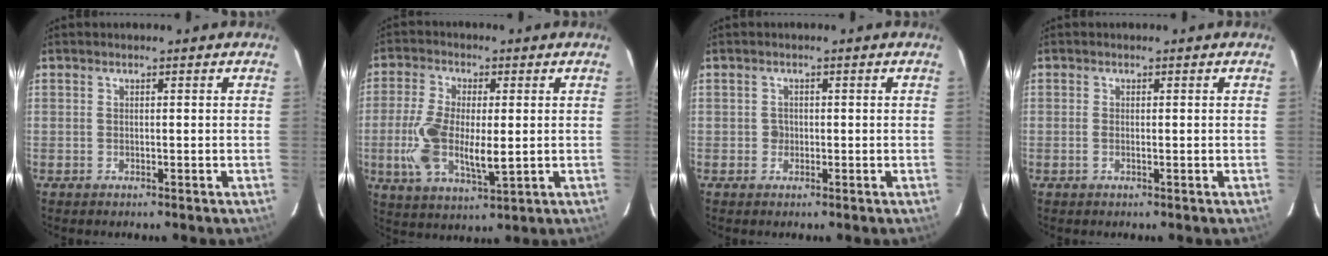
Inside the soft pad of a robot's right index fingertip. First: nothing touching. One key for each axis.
{"total": 11.1, "fx": -1.0, "fy": 4.0, "fz": 10.3, "tx": -0.213, "ty": -0.012, "tz": -0.012}
{"total": 1.2, "fx": -0.2, "fy": 1.1, "fz": 0.4, "tx": -0.006, "ty": 0.003, "tz": -0.003}
{"total": 0.8, "fx": -0.2, "fy": 0.3, "fz": 0.8, "tx": -0.019, "ty": -0.001, "tz": -0.002}